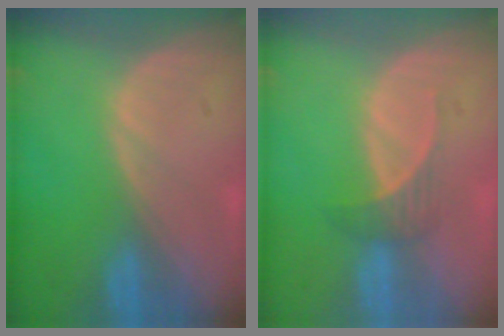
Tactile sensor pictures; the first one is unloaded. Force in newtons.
{"total": 2.5, "press": 2.3, "slide": 0.9}